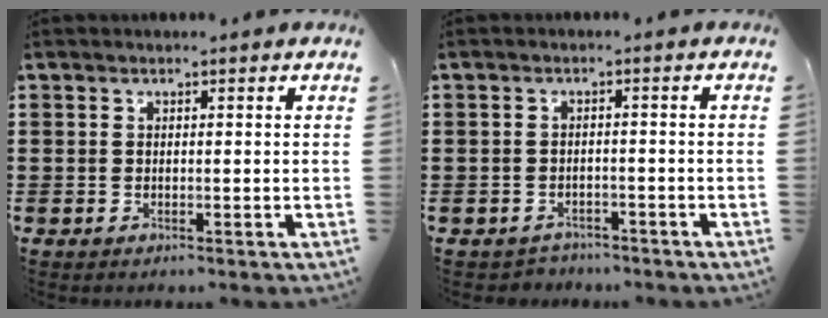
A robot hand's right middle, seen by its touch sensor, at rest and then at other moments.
{"total": 1.6, "force": [-1.5, 0.5, -0.1], "torque": [-0.006, -0.002, -0.034]}